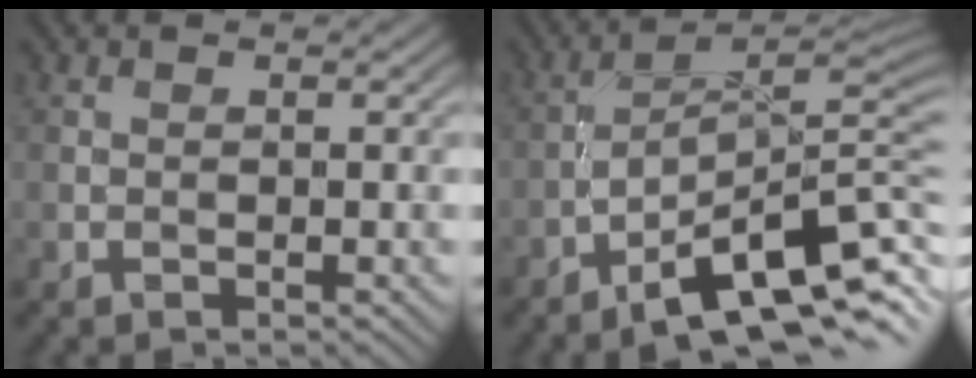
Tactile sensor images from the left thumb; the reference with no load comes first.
{"total": 10.7, "force": [-6.3, 2.2, 8.4], "torque": [-0.134, 0.005, -0.110]}